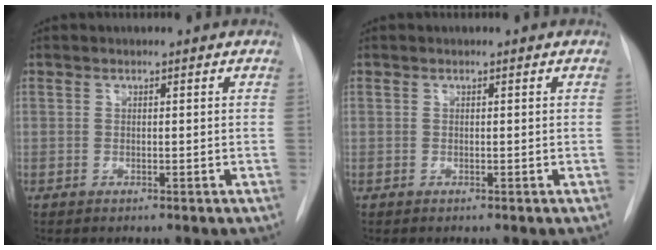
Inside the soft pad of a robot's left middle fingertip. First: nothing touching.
{"total": 0.0}